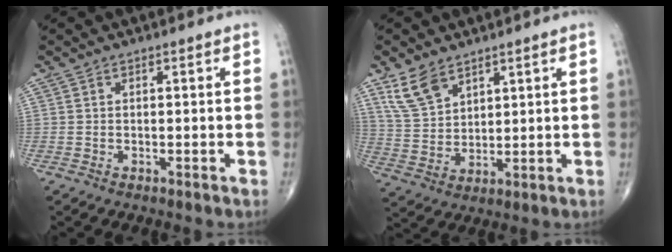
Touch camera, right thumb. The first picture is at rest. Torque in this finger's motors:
{"motor_torque": [-0.60, 0.80, -0.02, 0.14, 0.06]}